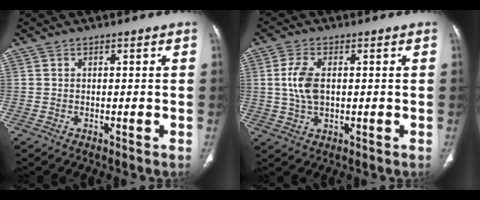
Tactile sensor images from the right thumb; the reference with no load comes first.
{"total": 6.4, "force": [0.7, 3.6, 5.3], "torque": [-0.118, 0.002, 0.013]}